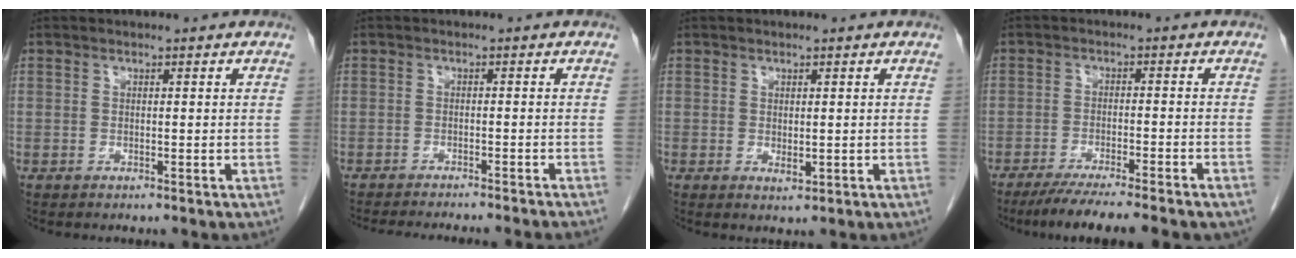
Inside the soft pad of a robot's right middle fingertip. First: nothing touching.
{"total": 13.0, "force": [-11.8, 0.2, 5.3], "torque": [-0.063, -0.025, -0.150]}
{"total": 1.3, "force": [-0.1, 0.6, 1.2], "torque": [-0.021, -0.007, 0.004]}
{"total": 11.1, "force": [-9.2, 0.4, 6.3], "torque": [-0.078, -0.023, -0.135]}